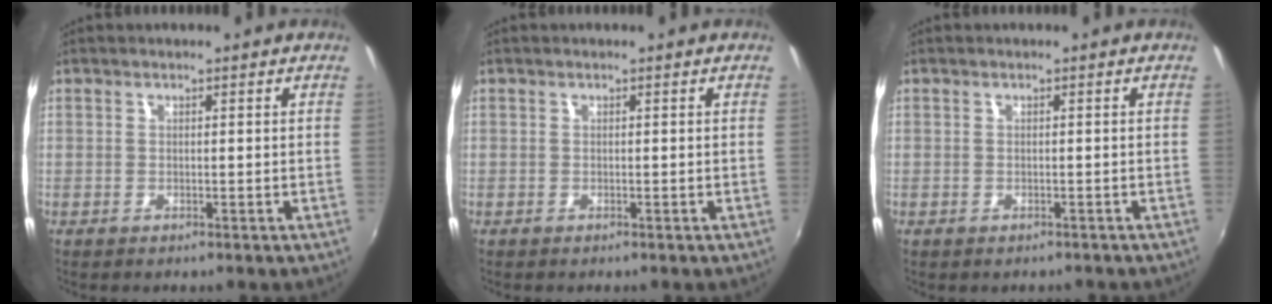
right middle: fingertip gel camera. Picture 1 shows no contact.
{"total": 0.0}
{"total": 1.0, "force": [-0.8, 0.5, 0.3], "torque": [-0.008, -0.003, -0.009]}